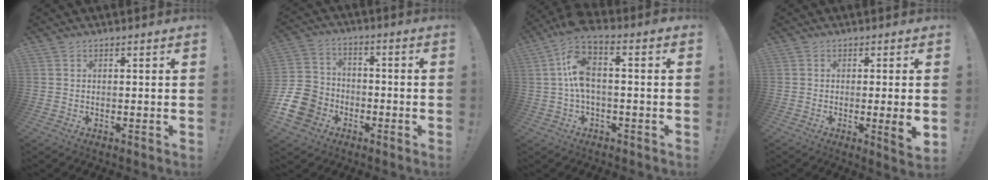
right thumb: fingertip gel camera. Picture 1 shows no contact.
{"total": 13.7, "force": [-5.9, 11.1, 5.4], "torque": [-0.113, 0.046, -0.104]}
{"total": 9.3, "force": [0.4, 3.4, 8.7], "torque": [-0.166, 0.000, 0.011]}
{"total": 5.5, "force": [-1.0, -0.2, 5.4], "torque": [-0.074, -0.013, -0.015]}